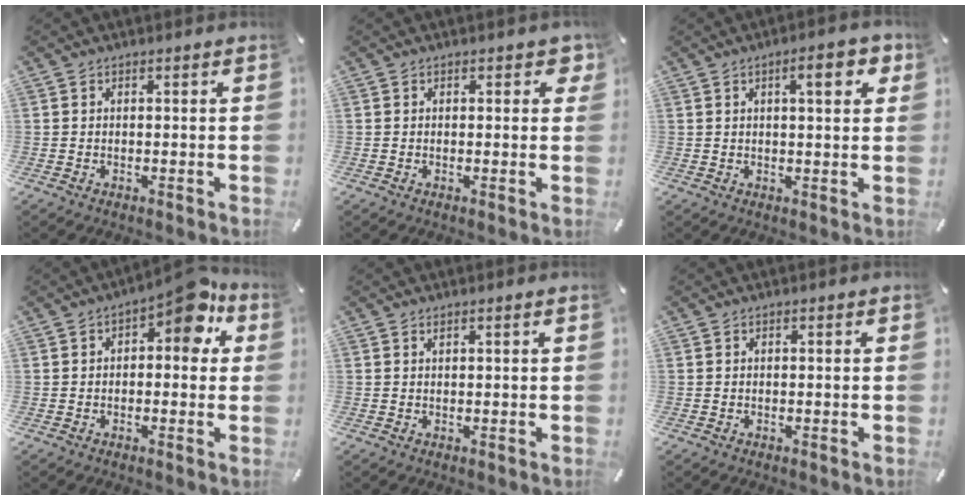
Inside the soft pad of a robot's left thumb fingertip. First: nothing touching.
{"total": 2.1, "force": [0.6, 1.2, 1.6], "torque": [-0.019, 0.000, 0.006]}
{"total": 7.0, "force": [2.9, 1.9, 6.1], "torque": [-0.084, -0.008, 0.039]}
{"total": 9.2, "force": [4.4, 4.2, 6.9], "torque": [-0.086, -0.026, 0.066]}
{"total": 0.8, "force": [0.4, 0.0, 0.7], "torque": [-0.013, -0.002, 0.008]}
{"total": 0.0}